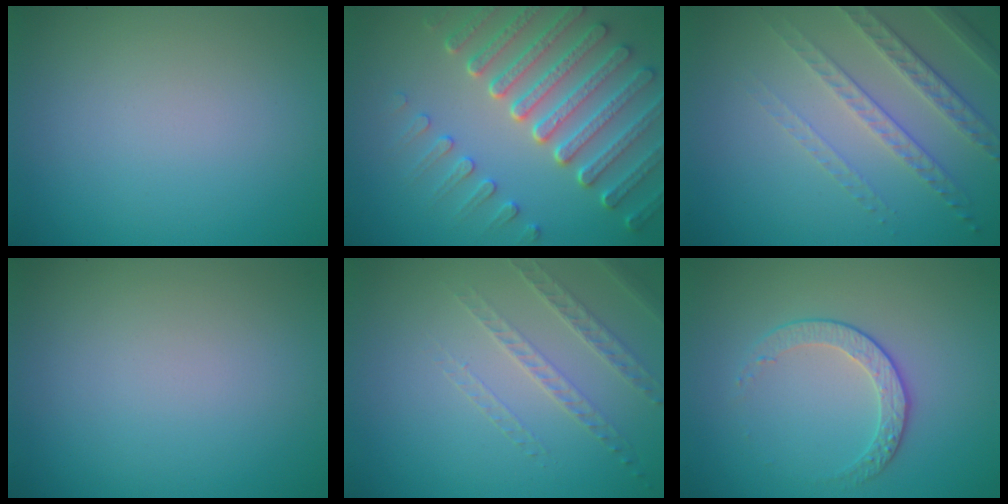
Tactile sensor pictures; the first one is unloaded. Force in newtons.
{"total": 7.2, "press": 5.6, "slide": 4.6}
{"total": 4.7, "press": 3.2, "slide": 3.4}
{"total": 0.0}
{"total": 1.6, "press": 1.3, "slide": 0.9}
{"total": 2.2, "press": 1.7, "slide": 1.4}